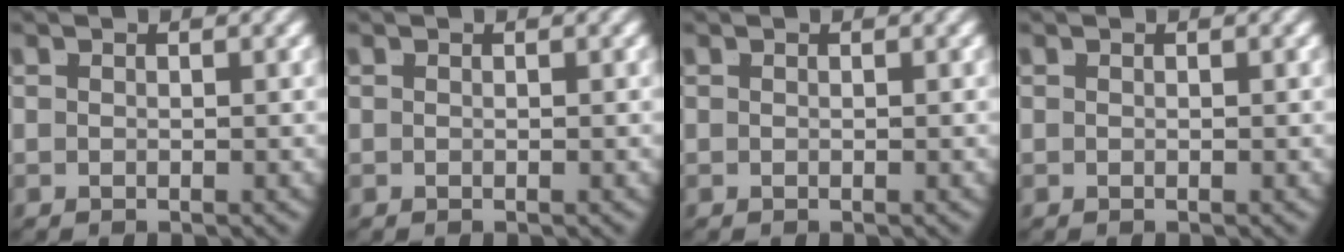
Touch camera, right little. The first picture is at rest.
{"total": 0.0}
{"total": 0.0}
{"total": 0.0}